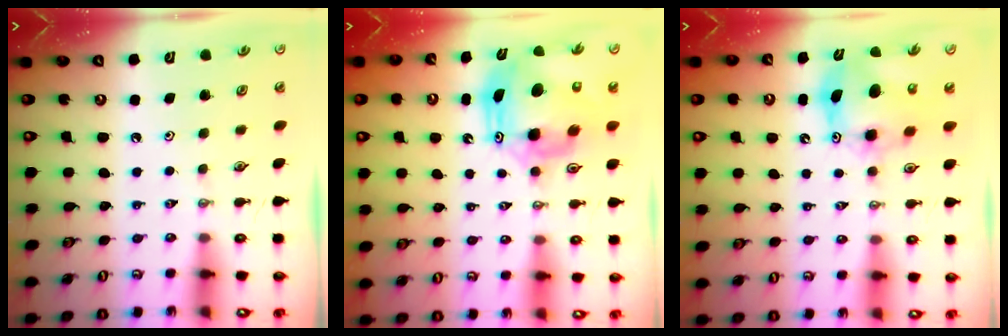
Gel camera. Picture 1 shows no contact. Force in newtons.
{"total": 13.8, "press": 13.8, "slide": 1.6}
{"total": 10.6, "press": 10.5, "slide": 0.9}